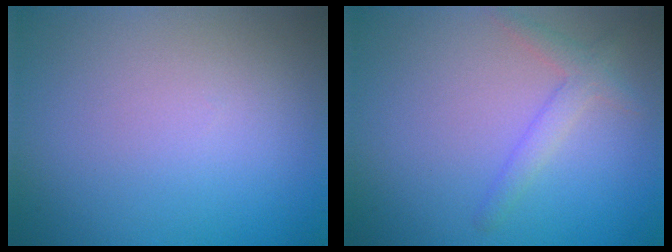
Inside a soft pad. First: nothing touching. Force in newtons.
{"total": 2.0, "press": 2.0, "slide": 0.1}